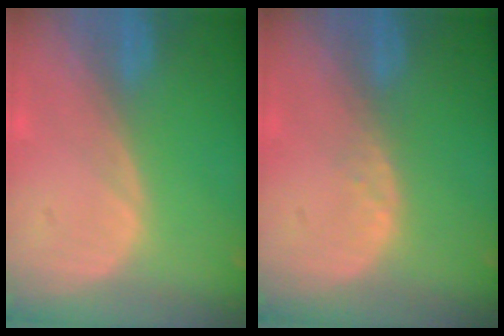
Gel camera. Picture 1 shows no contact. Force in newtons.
{"total": 1.0, "press": 1.0, "slide": 0.2}